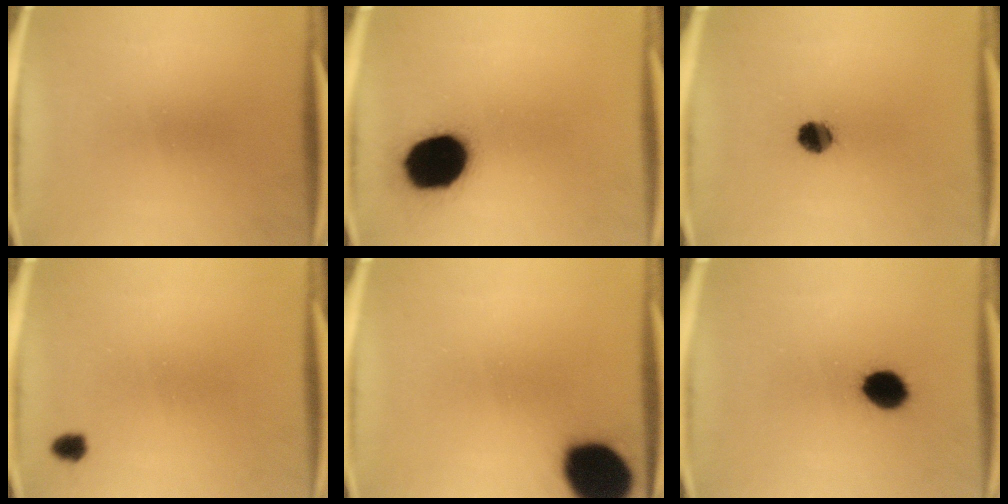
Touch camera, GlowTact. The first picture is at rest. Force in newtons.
{"total": 19.1}
{"total": 5.0}
{"total": 1.8}
{"total": 18.7}
{"total": 6.4}